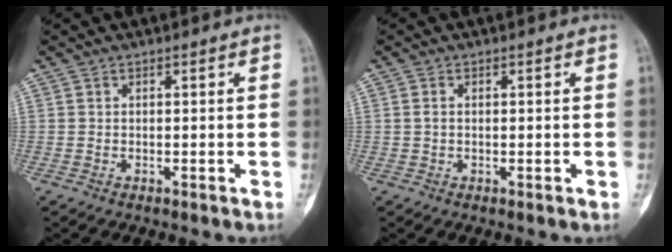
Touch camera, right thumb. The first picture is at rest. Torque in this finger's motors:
{"motor_torque": [-0.28, 0.28, -0.16, 0.16, -0.08]}